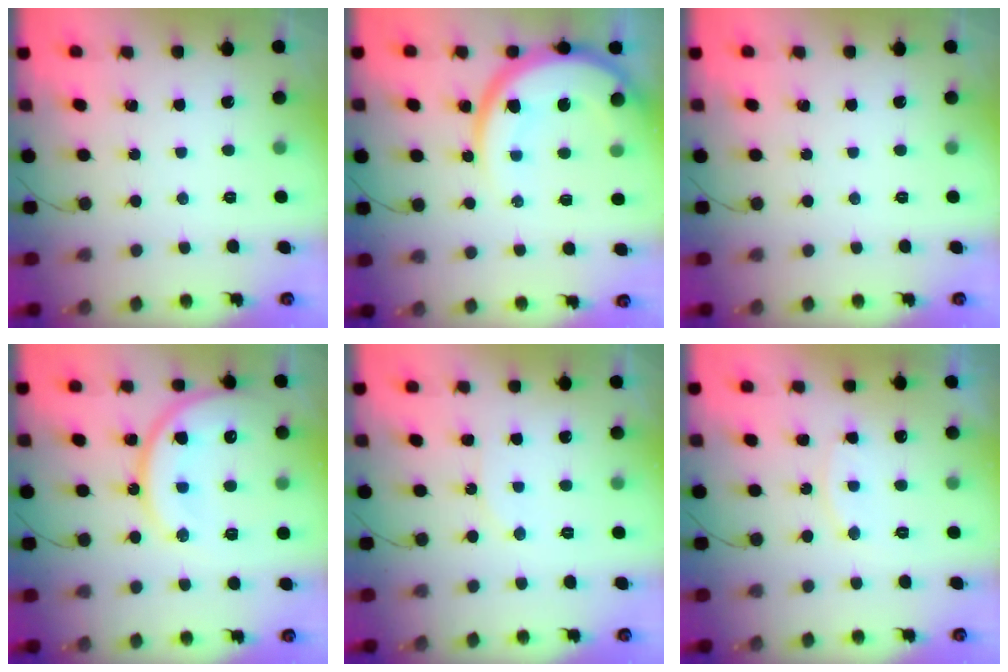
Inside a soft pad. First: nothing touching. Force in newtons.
{"total": 14.3, "press": 14.2, "slide": 1.3}
{"total": 0.0}
{"total": 17.9, "press": 17.8, "slide": 1.5}
{"total": 5.4, "press": 5.4, "slide": 0.7}
{"total": 7.6, "press": 7.6, "slide": 0.3}